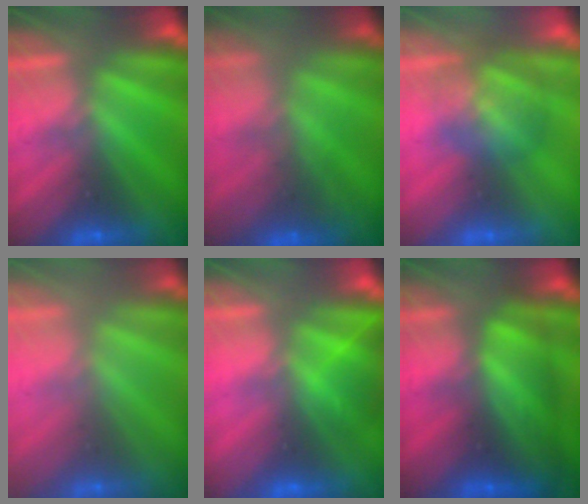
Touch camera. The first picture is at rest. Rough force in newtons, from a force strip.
{"total": 7.7}
{"total": 2.9}
{"total": 2.4}
{"total": 2.8}
{"total": 8.7}